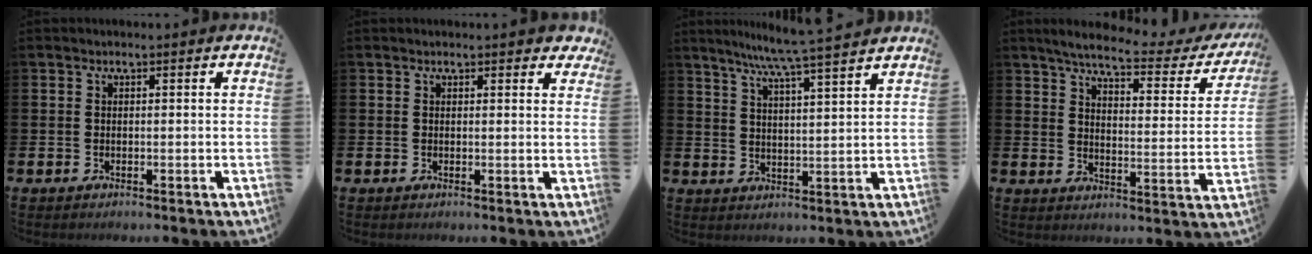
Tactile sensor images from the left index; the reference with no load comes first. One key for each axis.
{"total": 1.3, "fx": 1.2, "fy": 0.5, "fz": 0.2, "tx": 0.002, "ty": 0.001, "tz": 0.020}
{"total": 6.7, "fx": 6.1, "fy": -0.9, "fz": 2.7, "tx": -0.068, "ty": -0.039, "tz": 0.103}
{"total": 5.9, "fx": 4.9, "fy": 1.0, "fz": 3.0, "tx": -0.073, "ty": -0.035, "tz": 0.075}